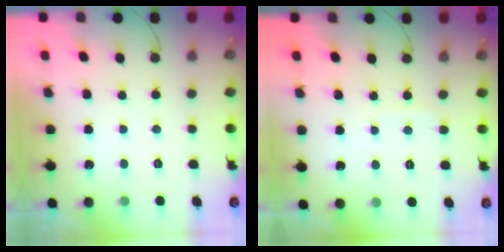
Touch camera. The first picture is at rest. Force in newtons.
{"total": 2.2, "press": 2.2, "slide": 0.2}